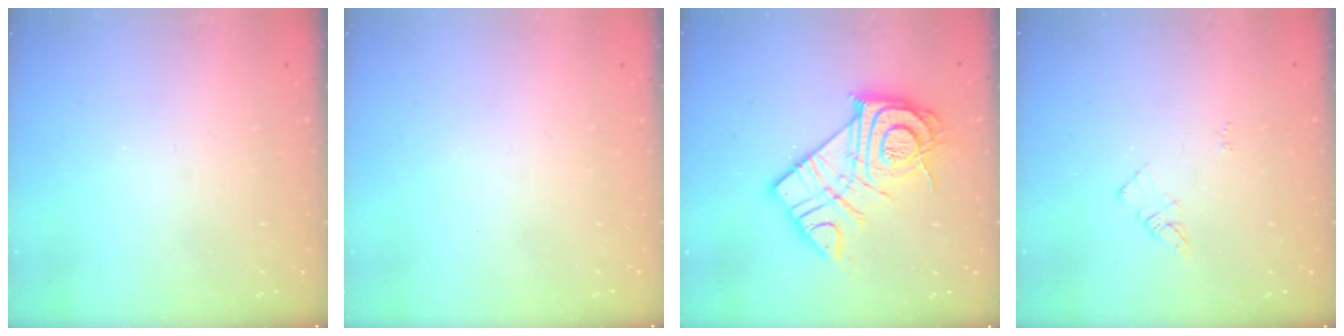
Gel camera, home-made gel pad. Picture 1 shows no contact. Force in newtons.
{"total": 1.5, "press": 1.5, "slide": 0.1}
{"total": 19.5, "press": 19.4, "slide": 1.8}
{"total": 3.8, "press": 3.8, "slide": 0.4}